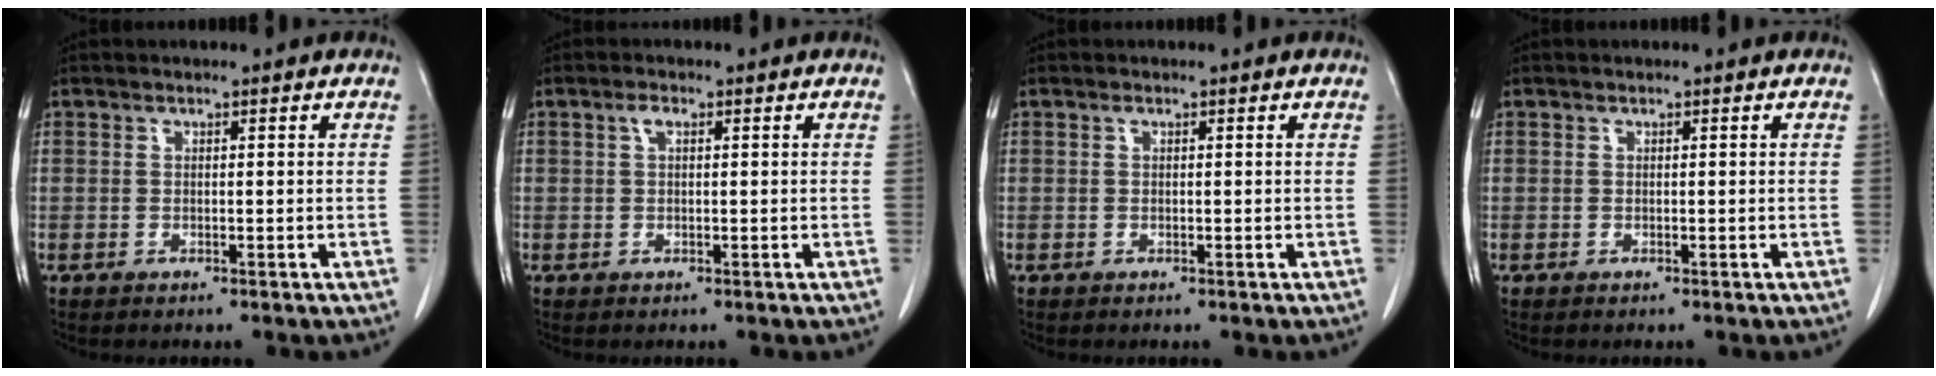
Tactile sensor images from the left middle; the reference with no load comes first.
{"total": 1.3, "force": [0.5, 0.6, 1.1], "torque": [-0.022, 0.008, 0.009]}
{"total": 0.0}
{"total": 0.0}